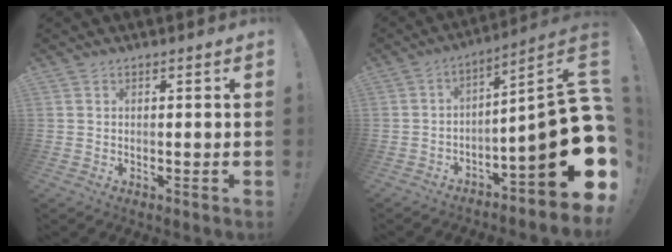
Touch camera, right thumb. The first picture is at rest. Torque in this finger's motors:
{"motor_torque": [2.14, 2.18, 1.42, -1.35, 0.57]}